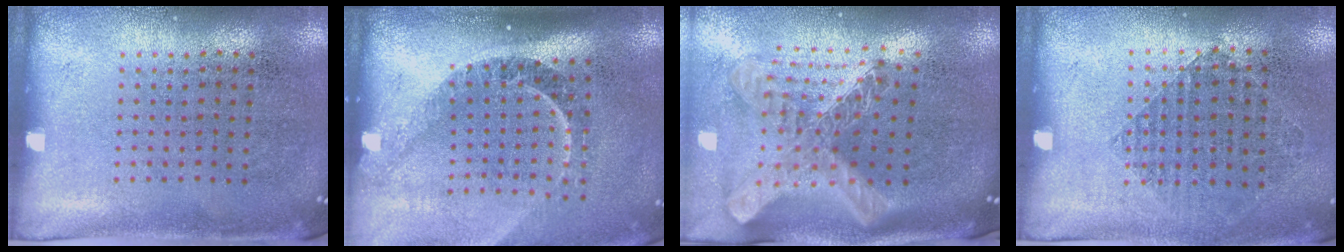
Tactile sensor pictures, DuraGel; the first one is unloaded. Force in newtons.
{"total": 2.4, "press": 1.6, "slide": 1.8}
{"total": 3.0, "press": 2.1, "slide": 2.2}
{"total": 0.9, "press": 0.8, "slide": 0.3}